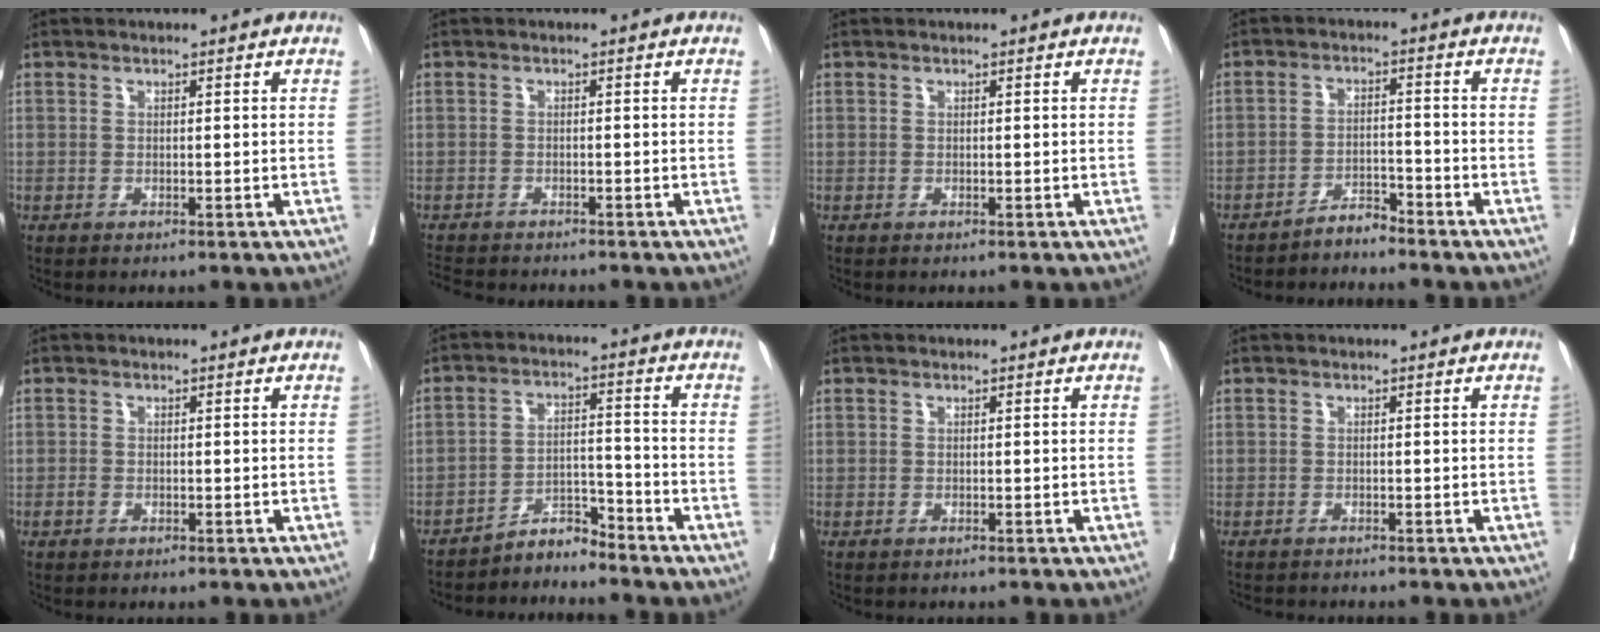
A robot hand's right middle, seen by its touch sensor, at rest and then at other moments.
{"total": 5.5, "force": [-5.1, 1.1, 1.6], "torque": [-0.022, -0.010, -0.081]}
{"total": 0.0}
{"total": 2.9, "force": [-2.9, 0.1, 0.4], "torque": [-0.002, -0.009, -0.053]}
{"total": 0.8, "force": [-0.4, 0.6, 0.4], "torque": [-0.009, 0.001, -0.006]}
{"total": 4.4, "force": [-4.4, 0.1, 0.0], "torque": [0.008, 0.003, -0.076]}
{"total": 0.0}
{"total": 2.3, "force": [-2.2, 0.4, 0.5], "torque": [-0.006, -0.006, -0.034]}